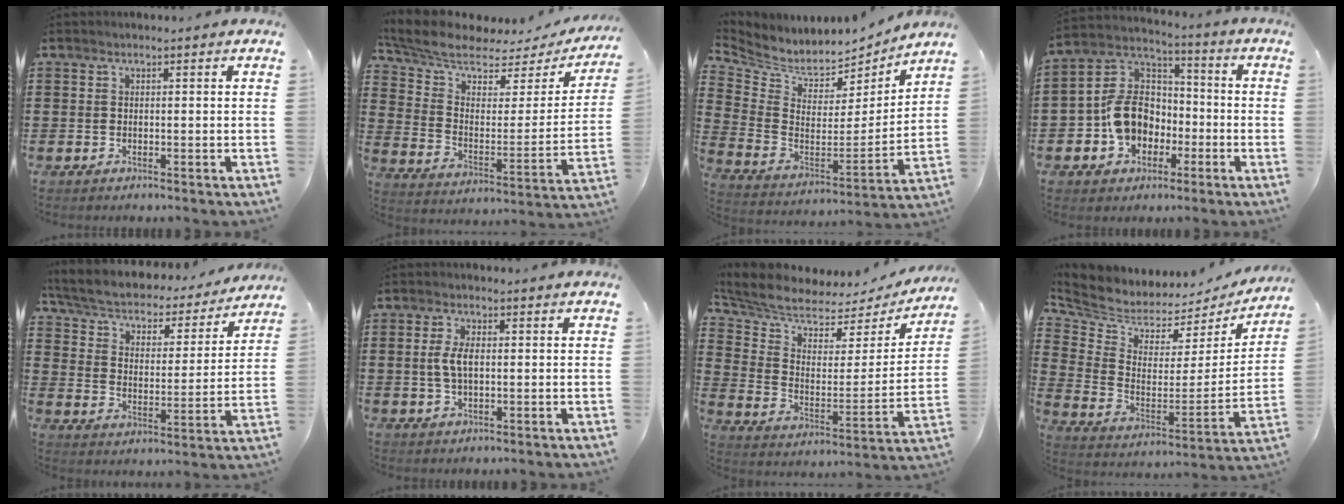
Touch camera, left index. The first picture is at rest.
{"total": 6.5, "force": [5.4, 2.2, 2.9], "torque": [-0.085, -0.041, 0.093]}
{"total": 5.5, "force": [4.7, 2.7, 1.0], "torque": [-0.055, -0.042, 0.080]}
{"total": 10.7, "force": [-2.9, 8.4, 6.0], "torque": [-0.157, 0.022, -0.060]}
{"total": 4.1, "force": [3.4, 1.6, 1.5], "torque": [-0.051, -0.028, 0.051]}
{"total": 4.0, "force": [0.3, 1.8, 3.6], "torque": [-0.090, -0.001, 0.000]}
{"total": 5.6, "force": [4.9, 2.2, 1.7], "torque": [-0.065, -0.043, 0.082]}
{"total": 4.6, "force": [4.3, 1.8, 0.0], "torque": [-0.037, -0.046, 0.073]}